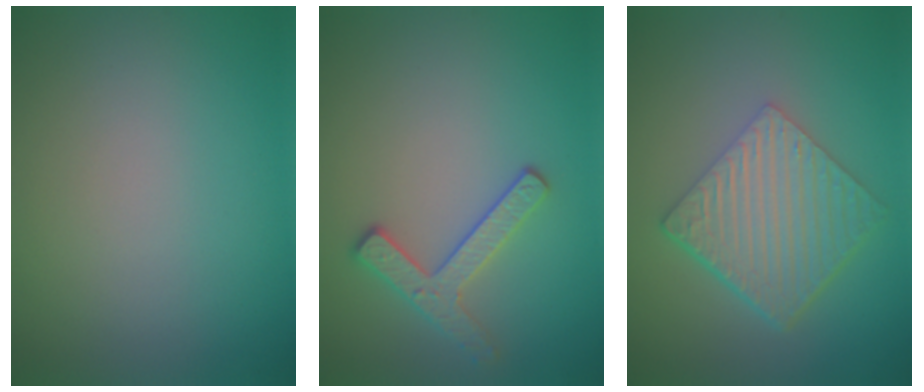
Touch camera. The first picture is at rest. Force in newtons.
{"total": 2.5, "press": 2.4, "slide": 0.5}
{"total": 6.5, "press": 4.4, "slide": 4.7}